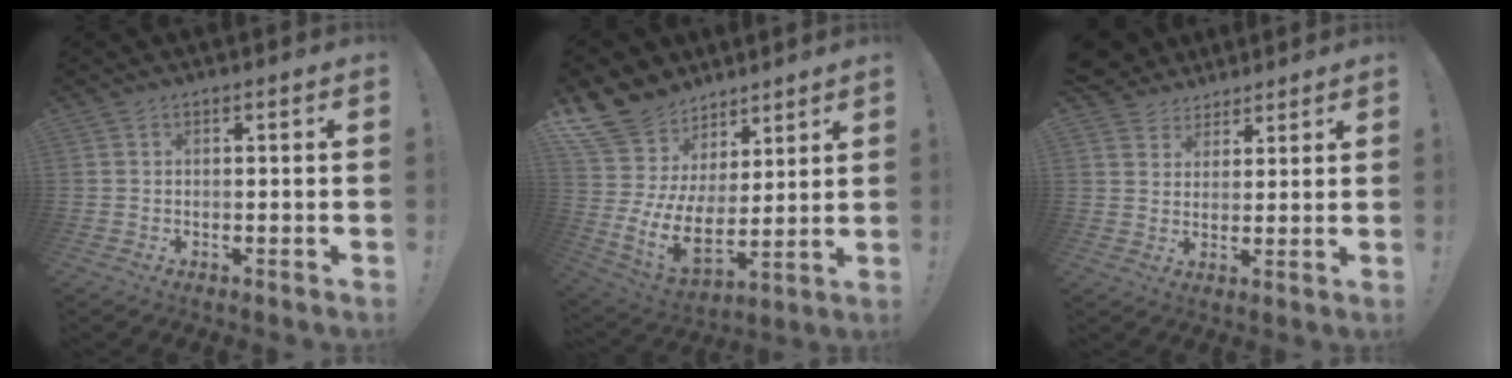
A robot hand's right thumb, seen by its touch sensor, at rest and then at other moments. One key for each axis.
{"total": 15.2, "fx": 5.0, "fy": 11.2, "fz": 8.9, "tx": -0.187, "ty": -0.063, "tz": 0.107}
{"total": 5.8, "fx": 4.1, "fy": 4.1, "fz": 0.2, "tx": -0.005, "ty": -0.034, "tz": 0.081}